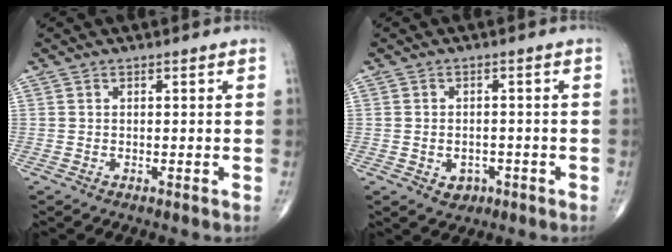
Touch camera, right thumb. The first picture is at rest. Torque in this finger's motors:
{"motor_torque": [-0.73, 0.18, 0.02, 0.39, -0.06]}